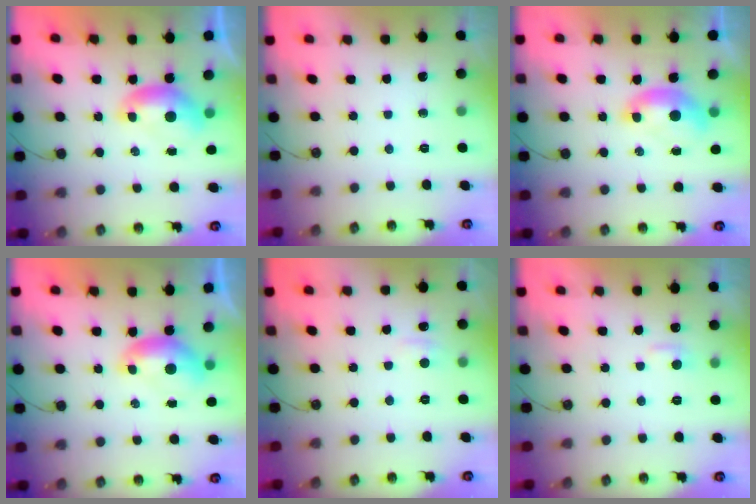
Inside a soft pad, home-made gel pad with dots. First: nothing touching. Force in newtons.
{"total": 0.0}
{"total": 1.8, "press": 1.6, "slide": 0.6}
{"total": 0.0}
{"total": 3.0, "press": 3.0, "slide": 0.3}
{"total": 2.5, "press": 2.5, "slide": 0.5}